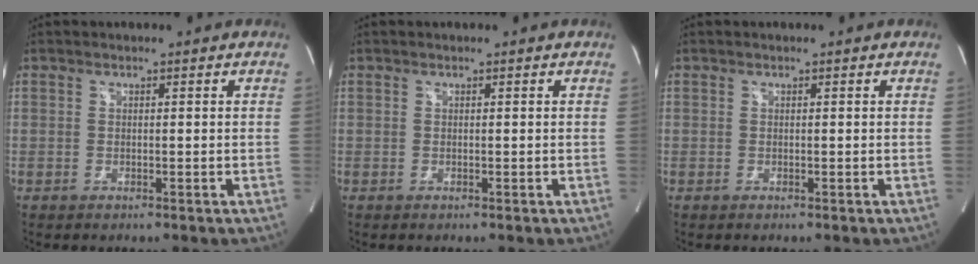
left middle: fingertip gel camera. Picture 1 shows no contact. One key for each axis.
{"total": 0.0}
{"total": 0.0}